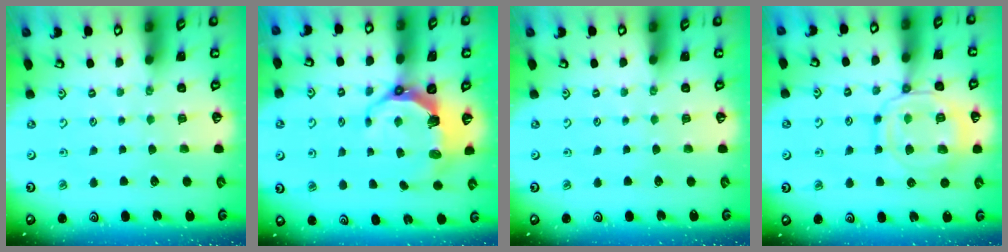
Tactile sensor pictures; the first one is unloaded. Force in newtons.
{"total": 8.7, "press": 7.0, "slide": 5.2}
{"total": 0.0}
{"total": 14.4, "press": 14.3, "slide": 1.4}